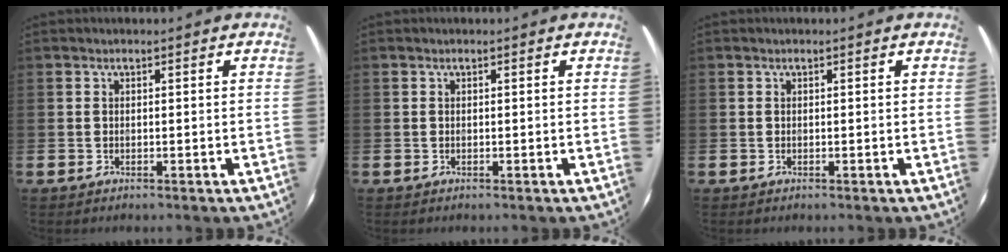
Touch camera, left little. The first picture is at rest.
{"total": 0.0}
{"total": 0.0}